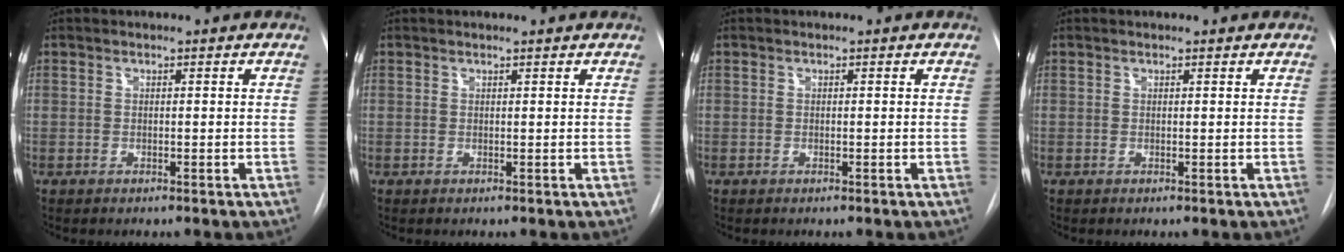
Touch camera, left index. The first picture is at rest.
{"total": 0.9, "force": [0.9, -0.2, 0.2], "torque": [-0.009, 0.004, 0.015]}
{"total": 0.0}
{"total": 0.8, "force": [0.8, 0.0, 0.1], "torque": [-0.007, 0.007, 0.011]}